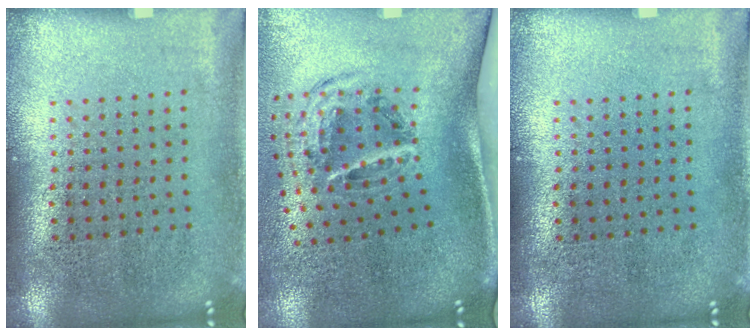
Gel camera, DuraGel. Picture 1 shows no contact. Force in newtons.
{"total": 2.0, "press": 1.3, "slide": 1.5}
{"total": 0.0}